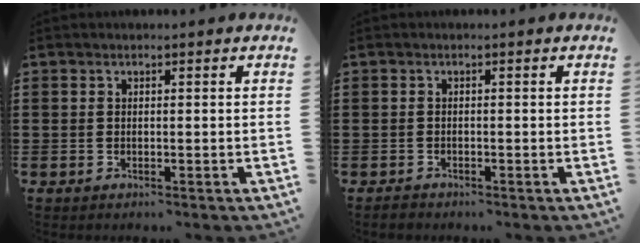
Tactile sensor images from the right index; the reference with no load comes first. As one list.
[{"total": 0.9, "force": [-0.8, 0.4, 0.0], "torque": [-0.002, 0.002, -0.017]}]